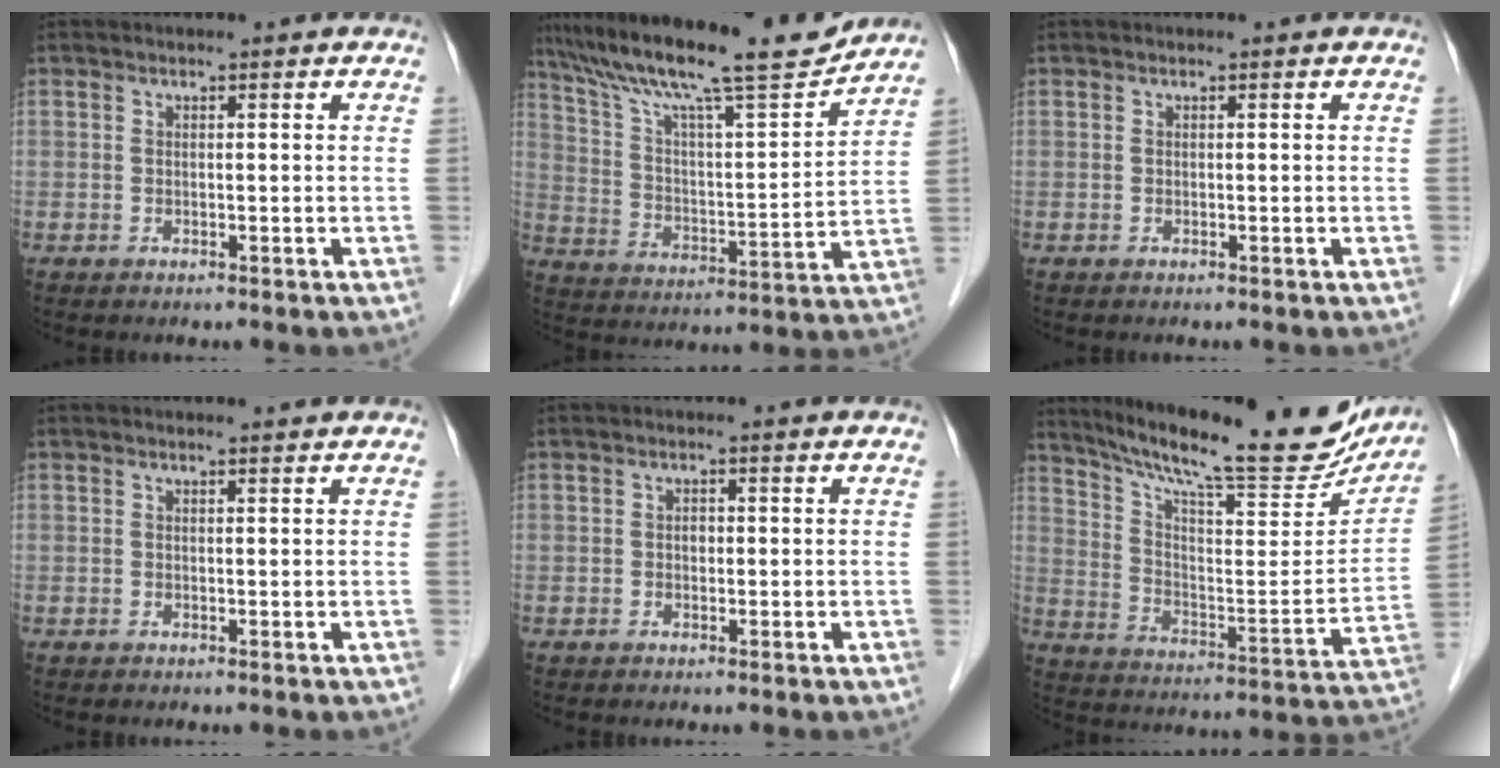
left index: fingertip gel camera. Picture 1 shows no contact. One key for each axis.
{"total": 19.7, "fx": 16.9, "fy": 1.2, "fz": 10.1, "tx": -0.178, "ty": 0.011, "tz": 0.275}
{"total": 0.0}
{"total": 1.2, "fx": 1.2, "fy": 0.0, "fz": 0.4, "tx": -0.010, "ty": 0.008, "tz": 0.019}
{"total": 0.8, "fx": 0.0, "fy": 0.6, "fz": 0.5, "tx": -0.008, "ty": 0.002, "tz": -0.002}
{"total": 25.1, "fx": 22.1, "fy": 3.6, "fz": 11.3, "tx": -0.184, "ty": -0.042, "tz": 0.309}